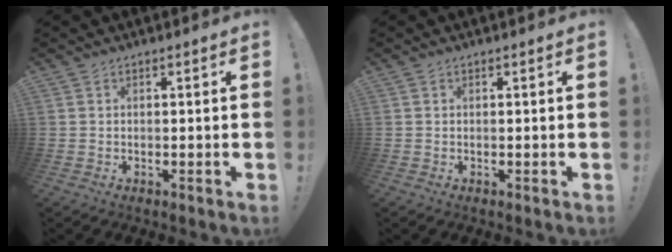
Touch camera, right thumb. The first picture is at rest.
{"total": 0.0}